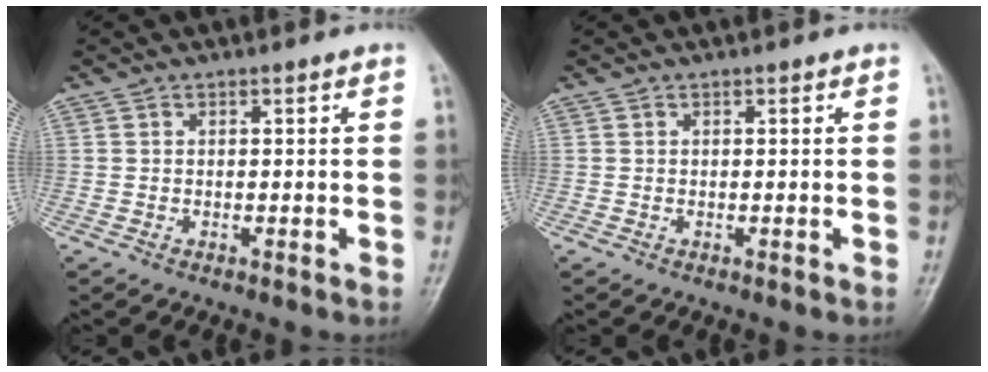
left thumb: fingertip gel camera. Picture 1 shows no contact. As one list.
[{"total": 0.0}]